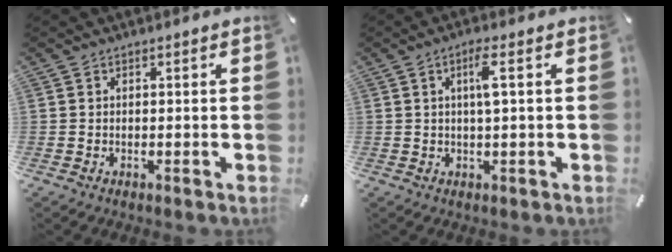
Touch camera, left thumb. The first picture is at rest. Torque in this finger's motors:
{"motor_torque": [0.01, -0.03, 0.18, 0.06, 0.01]}